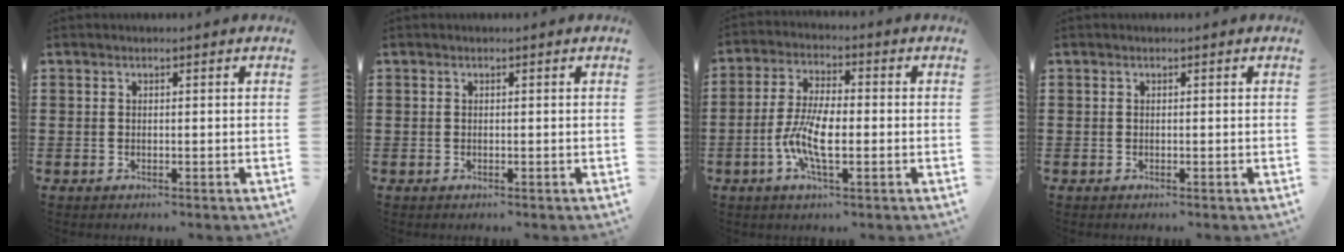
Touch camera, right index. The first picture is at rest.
{"total": 0.0}
{"total": 7.8, "force": [-2.1, 2.5, 7.1], "torque": [-0.160, -0.012, -0.045]}
{"total": 0.0}